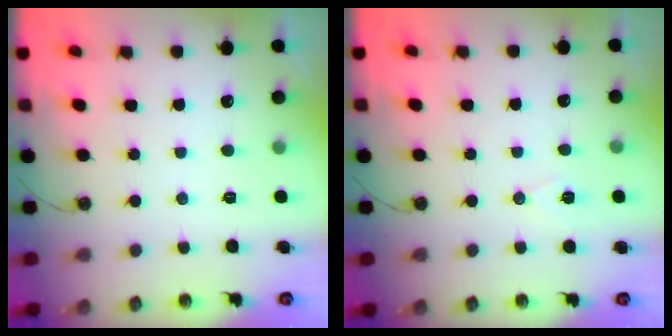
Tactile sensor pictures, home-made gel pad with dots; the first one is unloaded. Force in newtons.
{"total": 6.4, "press": 4.7, "slide": 4.4}